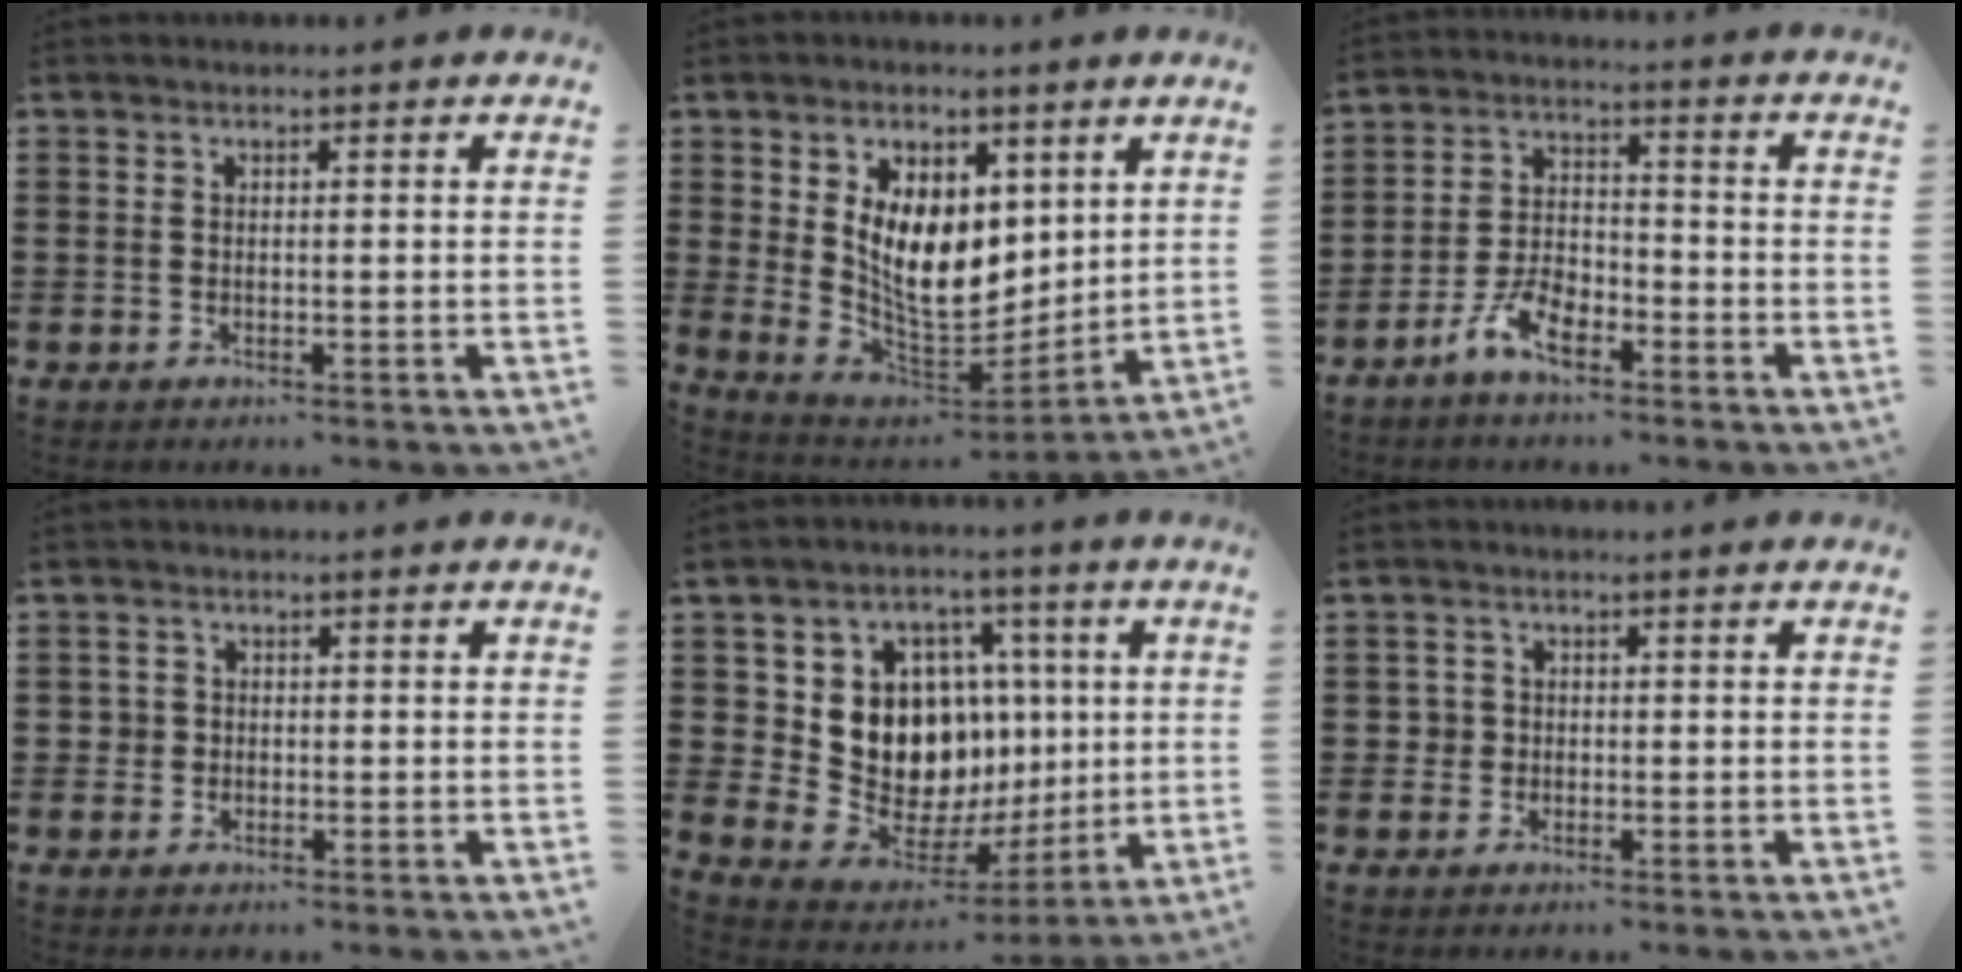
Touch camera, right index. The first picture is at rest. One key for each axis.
{"total": 9.4, "fx": 2.8, "fy": 6.4, "fz": 6.3, "tx": -0.129, "ty": -0.015, "tz": 0.051}
{"total": 6.0, "fx": -3.9, "fy": 2.7, "fz": 3.7, "tx": -0.085, "ty": 0.009, "tz": -0.079}
{"total": 1.5, "fx": 0.1, "fy": 1.5, "fz": 0.2, "tx": -0.009, "ty": 0.009, "tz": 0.000}
{"total": 12.9, "fx": 2.8, "fy": 10.9, "fz": 6.3, "tx": -0.151, "ty": -0.029, "tz": 0.060}
{"total": 1.7, "fx": 0.0, "fy": 1.7, "fz": 0.3, "tx": -0.010, "ty": 0.009, "tz": -0.002}